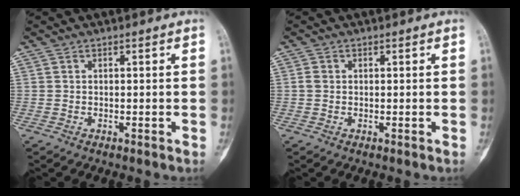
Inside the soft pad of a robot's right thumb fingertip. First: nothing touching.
{"total": 1.0, "force": [0.0, 0.9, 0.5], "torque": [-0.007, 0.003, -0.001]}